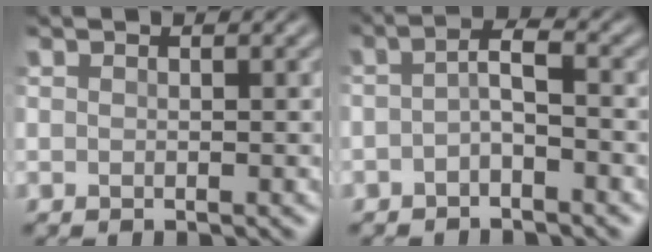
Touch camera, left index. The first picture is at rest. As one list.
[{"total": 2.3, "force": [-1.2, 0.6, 1.9], "torque": [-0.039, 0.006, -0.029]}]